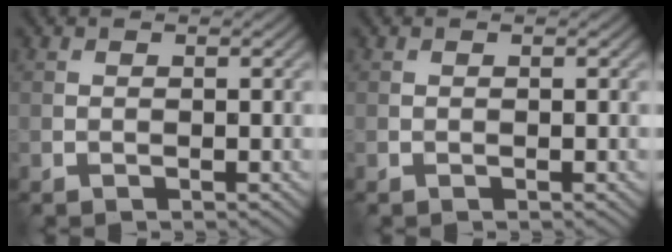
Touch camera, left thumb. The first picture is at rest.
{"total": 0.0}